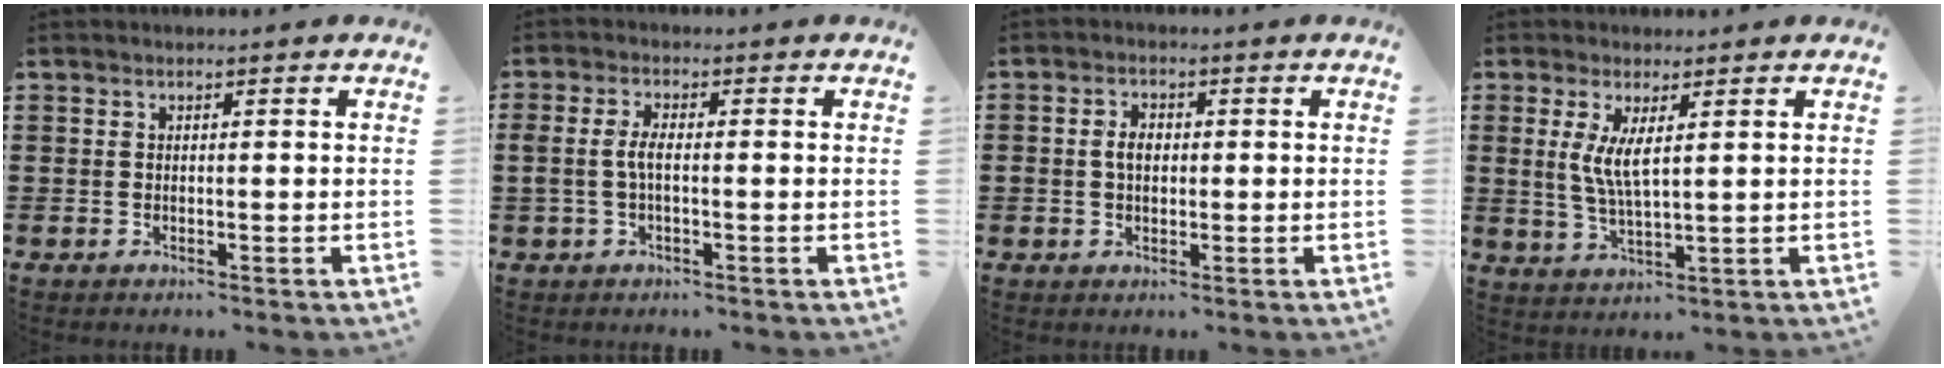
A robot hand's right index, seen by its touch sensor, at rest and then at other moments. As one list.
[{"total": 3.1, "force": [-0.5, 1.1, 2.8], "torque": [-0.074, -0.004, -0.017]}, {"total": 2.7, "force": [0.0, 1.8, 2.0], "torque": [-0.041, 0.008, -0.001]}, {"total": 4.9, "force": [1.4, 1.2, 4.6], "torque": [-0.095, -0.002, 0.023]}]